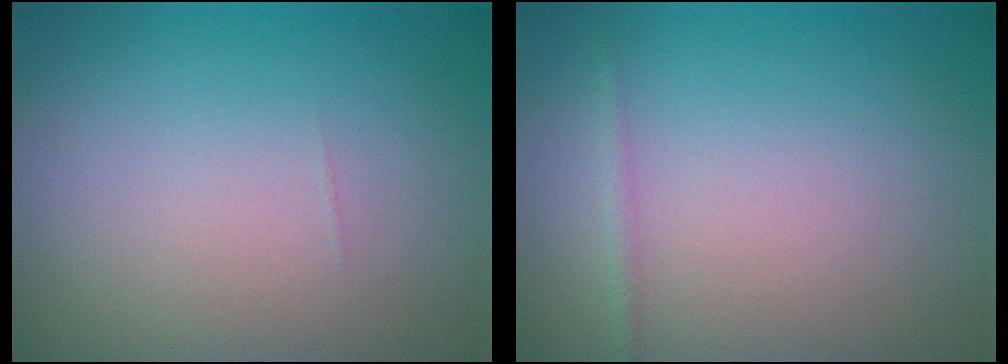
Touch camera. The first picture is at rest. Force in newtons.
{"total": 0.8, "press": 0.8, "slide": 0.0}